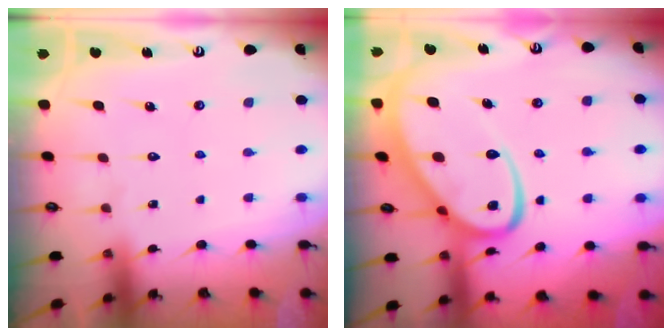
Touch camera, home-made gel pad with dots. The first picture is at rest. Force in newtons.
{"total": 14.1, "press": 14.1, "slide": 1.2}